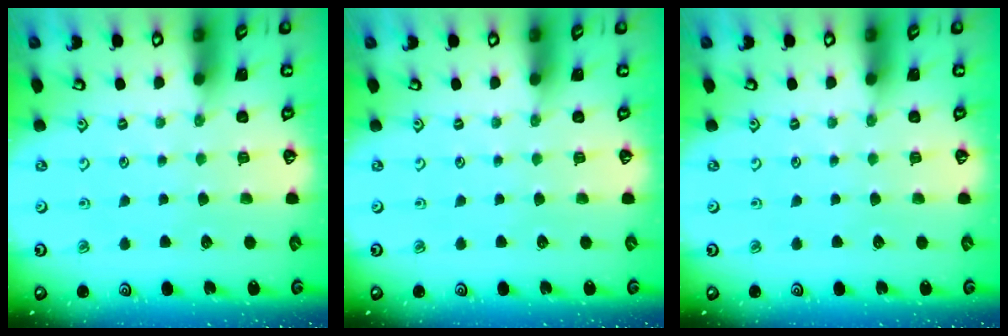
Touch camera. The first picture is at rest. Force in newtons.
{"total": 0.0}
{"total": 0.0}